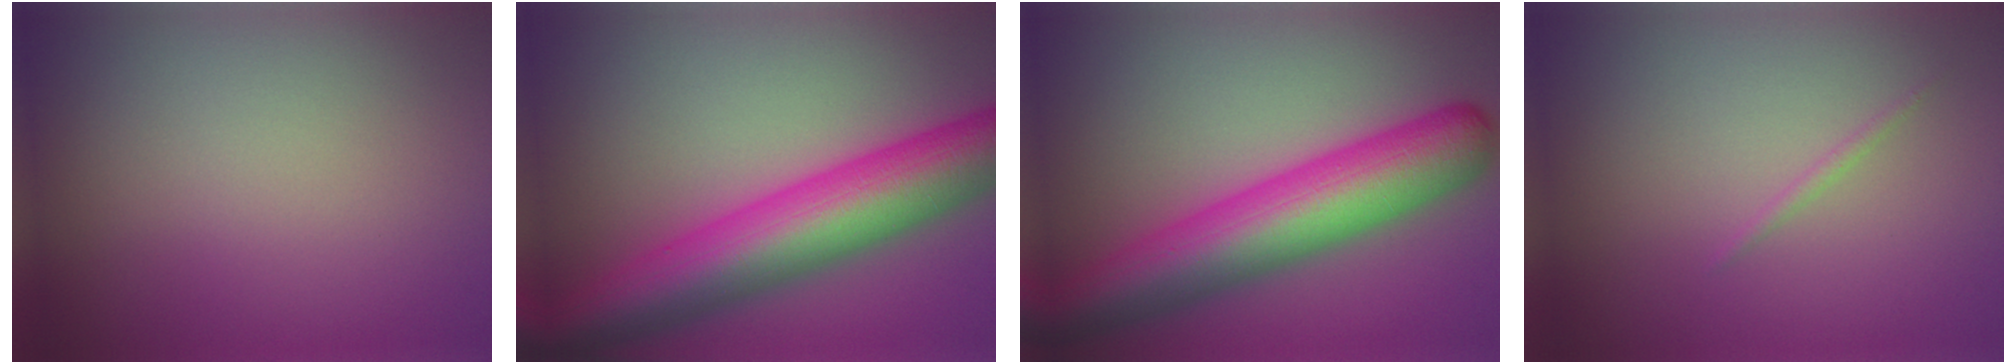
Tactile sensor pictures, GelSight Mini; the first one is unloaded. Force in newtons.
{"total": 11.0, "press": 11.0, "slide": 0.0}
{"total": 10.3, "press": 10.2, "slide": 0.3}
{"total": 0.6, "press": 0.6, "slide": 0.0}